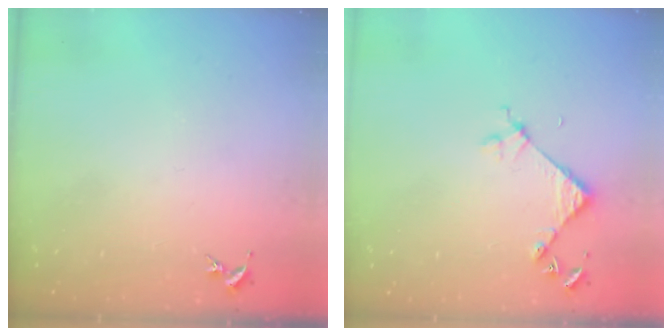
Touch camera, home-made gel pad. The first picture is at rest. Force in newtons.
{"total": 4.2, "press": 4.2, "slide": 0.3}